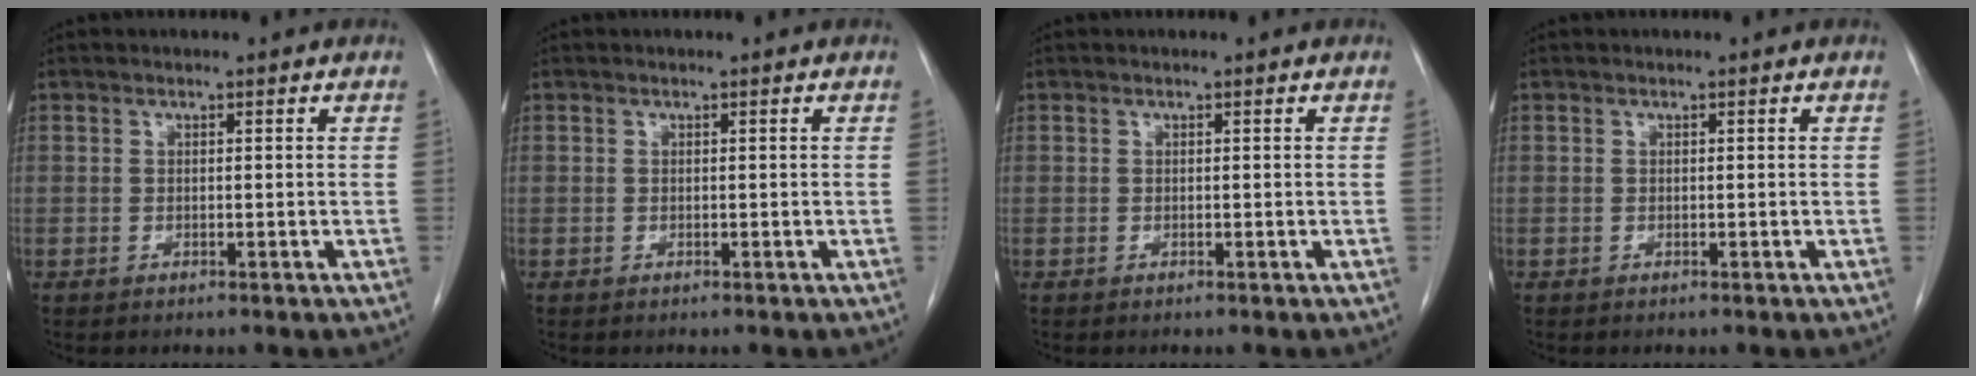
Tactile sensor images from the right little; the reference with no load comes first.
{"total": 0.0}
{"total": 0.0}
{"total": 0.0}